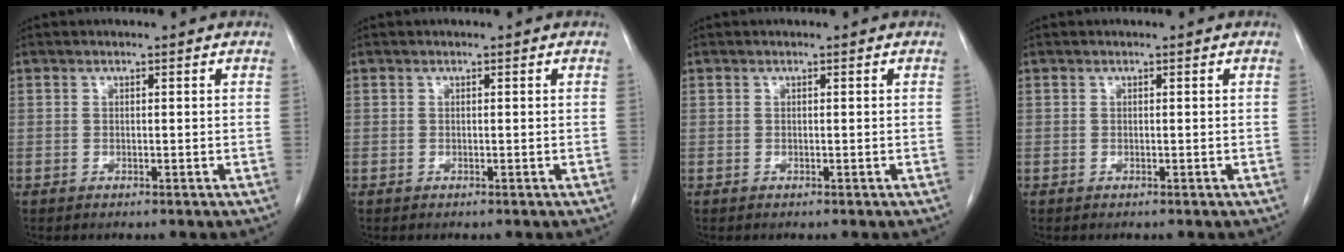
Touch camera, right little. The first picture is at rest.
{"total": 0.0}
{"total": 0.0}
{"total": 0.0}